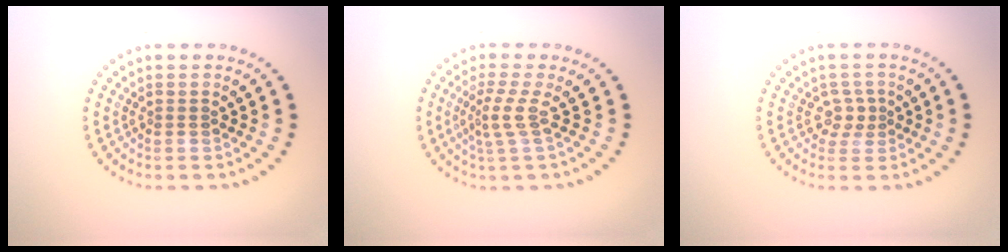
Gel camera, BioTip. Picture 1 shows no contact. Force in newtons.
{"total": 2.3, "press": 1.5, "slide": 1.7}
{"total": 1.8, "press": 1.5, "slide": 1.1}